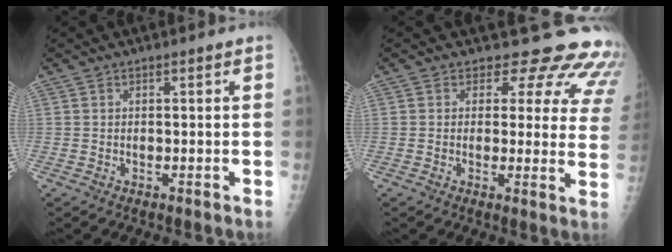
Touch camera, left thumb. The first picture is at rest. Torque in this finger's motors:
{"motor_torque": [-0.01, 0.30, -0.28, -0.20, 0.03]}